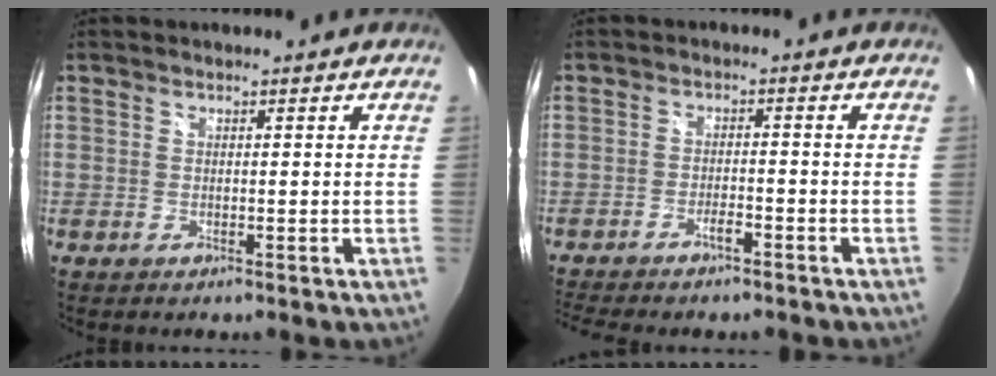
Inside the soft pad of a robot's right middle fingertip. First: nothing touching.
{"total": 5.6, "force": [-4.8, 0.9, 2.6], "torque": [-0.064, -0.008, -0.083]}